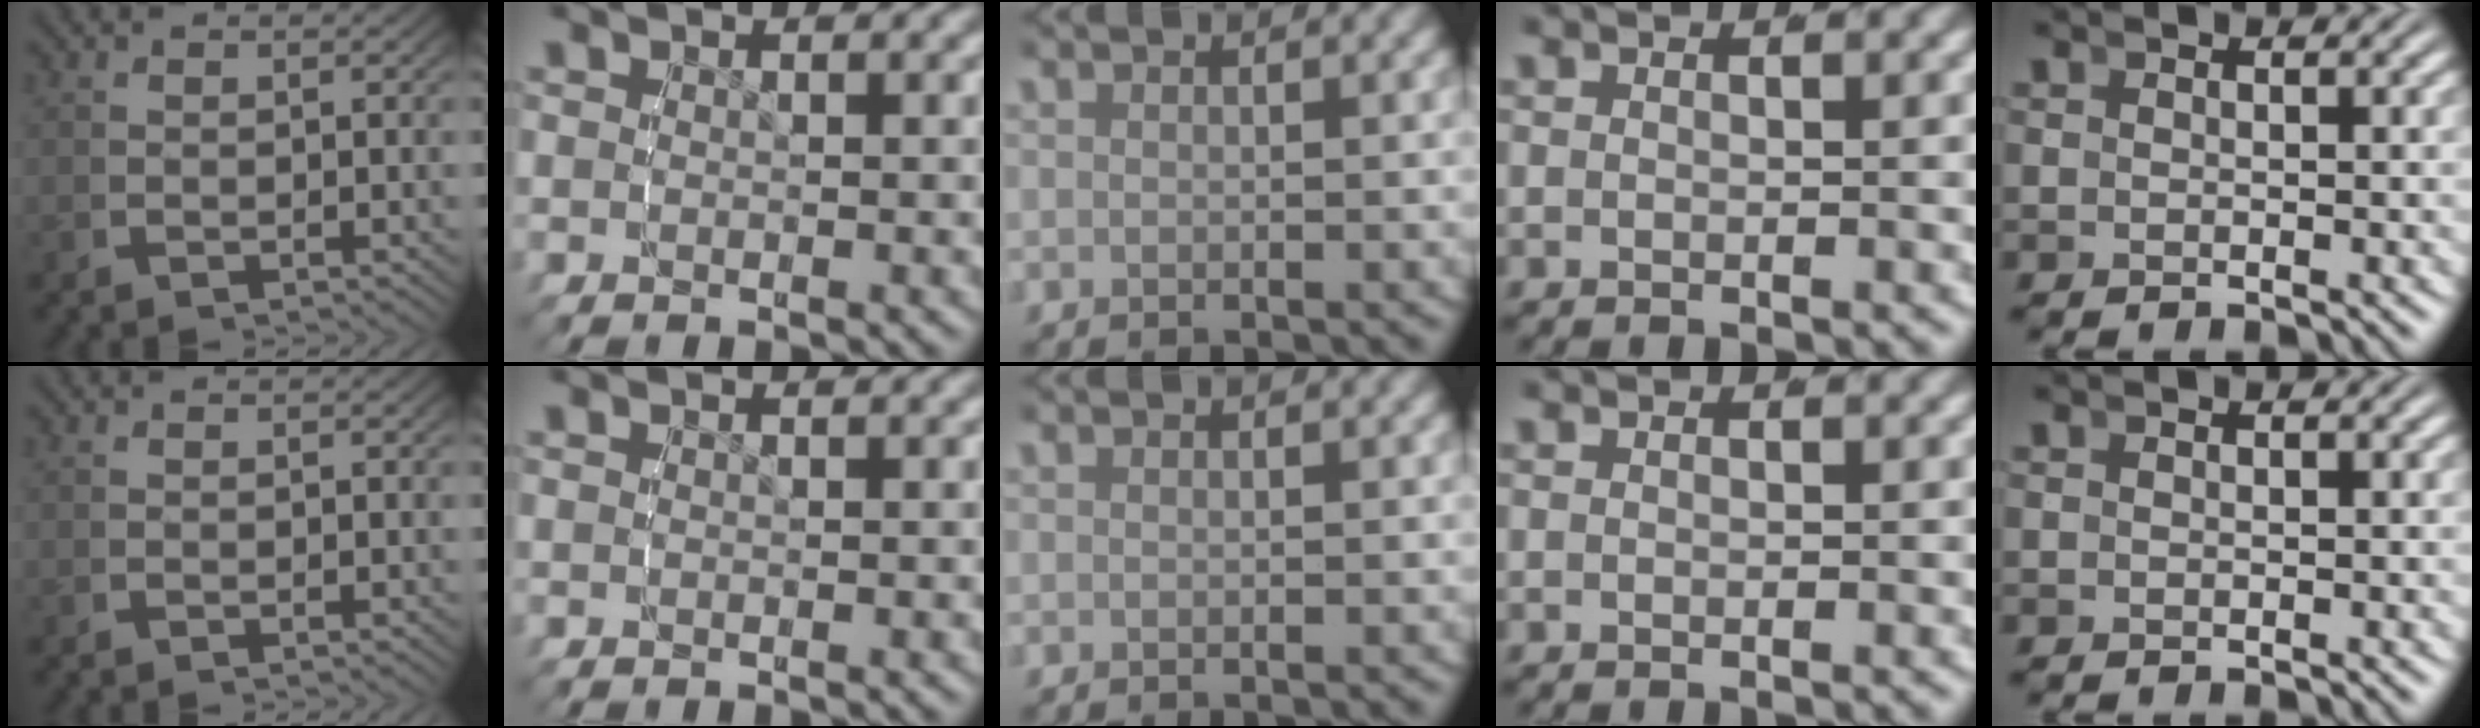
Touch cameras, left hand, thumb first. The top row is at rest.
{}